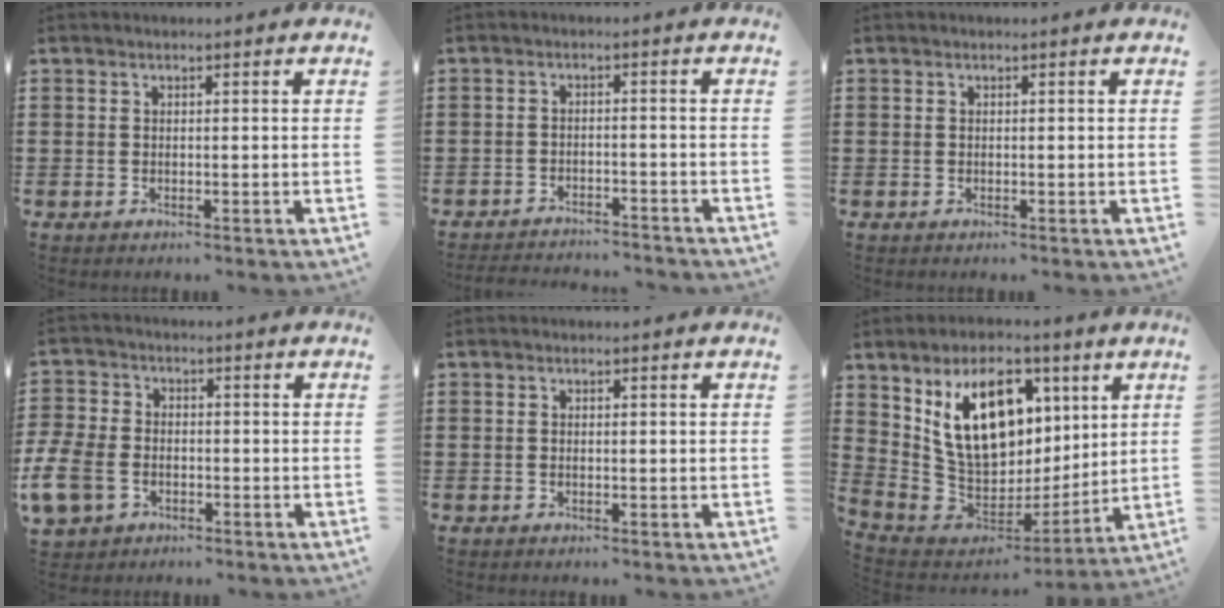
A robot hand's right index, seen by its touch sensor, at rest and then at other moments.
{"total": 2.6, "force": [-2.6, -0.2, 0.1], "torque": [-0.006, -0.001, -0.054]}
{"total": 0.0}
{"total": 7.2, "force": [-3.0, 4.9, 4.3], "torque": [-0.130, -0.003, -0.064]}
{"total": 0.0}
{"total": 15.7, "force": [6.0, 10.1, 10.4], "torque": [-0.203, -0.016, 0.114]}